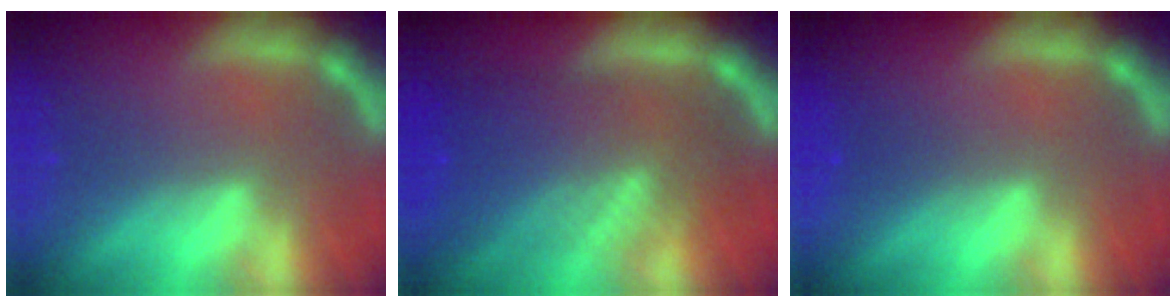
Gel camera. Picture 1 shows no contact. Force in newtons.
{"total": 9.1}
{"total": 1.0}